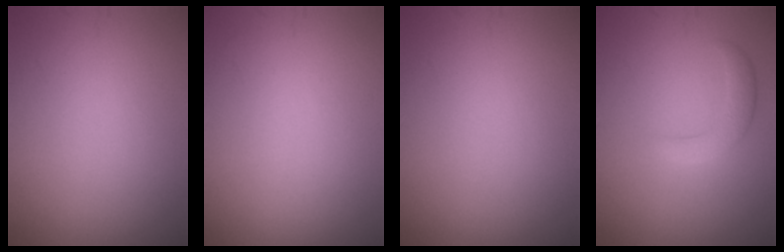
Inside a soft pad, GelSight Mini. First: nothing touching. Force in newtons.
{"total": 0.0}
{"total": 0.0}
{"total": 2.2, "press": 2.1, "slide": 0.1}